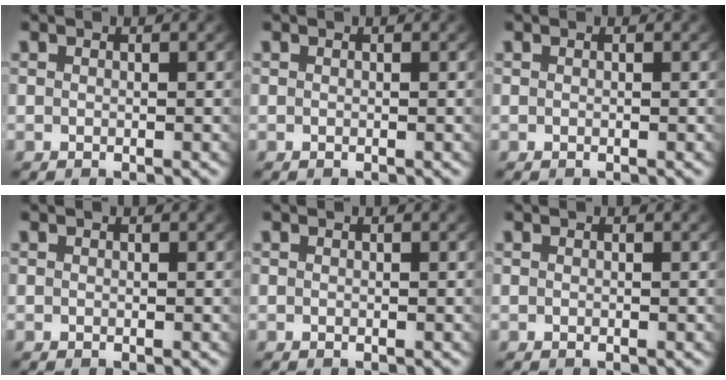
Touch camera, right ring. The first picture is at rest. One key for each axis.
{"total": 0.0}
{"total": 0.0}
{"total": 0.0}
{"total": 0.0}
{"total": 0.0}